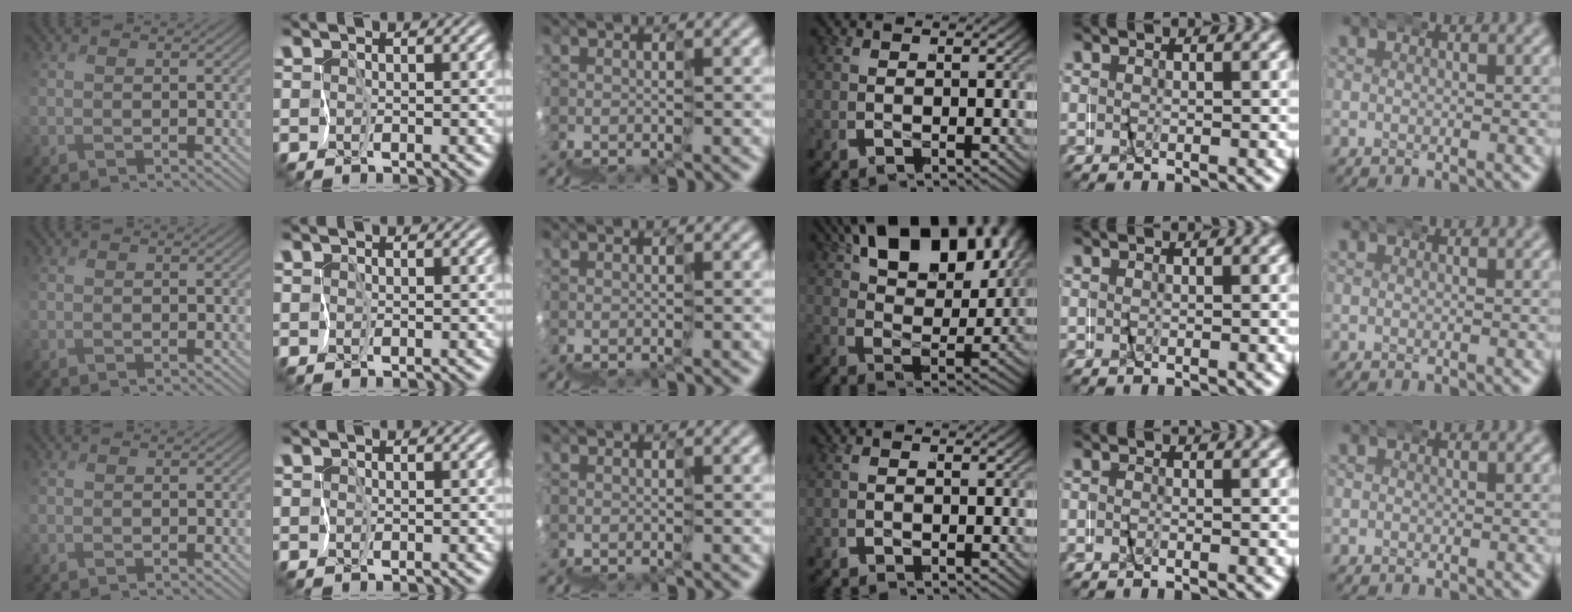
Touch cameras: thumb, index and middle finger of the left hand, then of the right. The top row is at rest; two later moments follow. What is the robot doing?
{"motion": "wrap", "object": "napkin"}